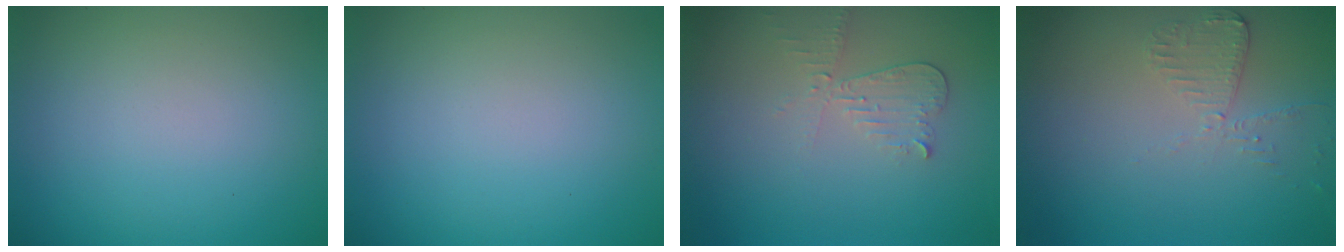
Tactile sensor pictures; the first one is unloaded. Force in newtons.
{"total": 0.0}
{"total": 2.1, "press": 2.1, "slide": 0.1}
{"total": 2.0, "press": 2.0, "slide": 0.3}